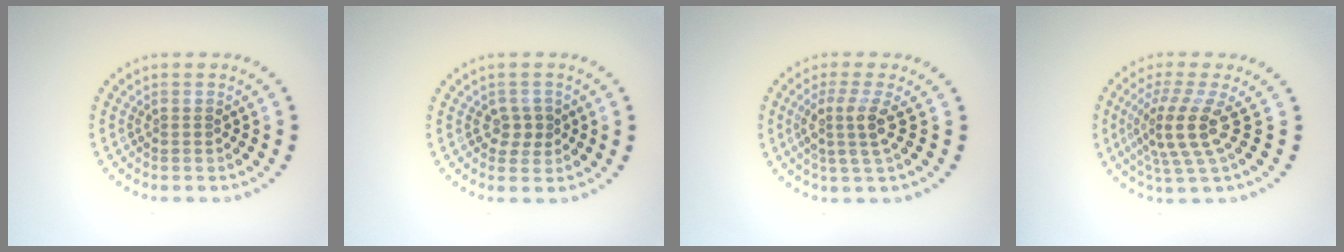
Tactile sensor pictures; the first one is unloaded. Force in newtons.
{"total": 1.9, "press": 1.8, "slide": 0.6}
{"total": 2.8, "press": 2.1, "slide": 1.8}
{"total": 4.3, "press": 3.0, "slide": 3.0}